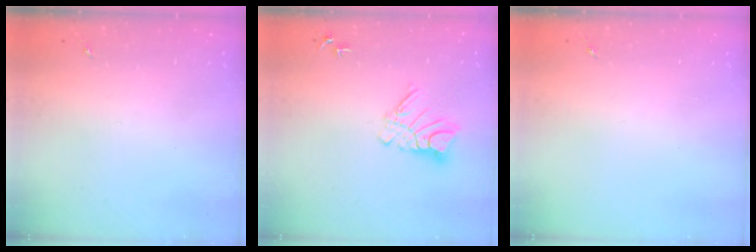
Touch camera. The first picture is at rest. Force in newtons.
{"total": 9.5, "press": 9.5, "slide": 0.9}
{"total": 0.0}